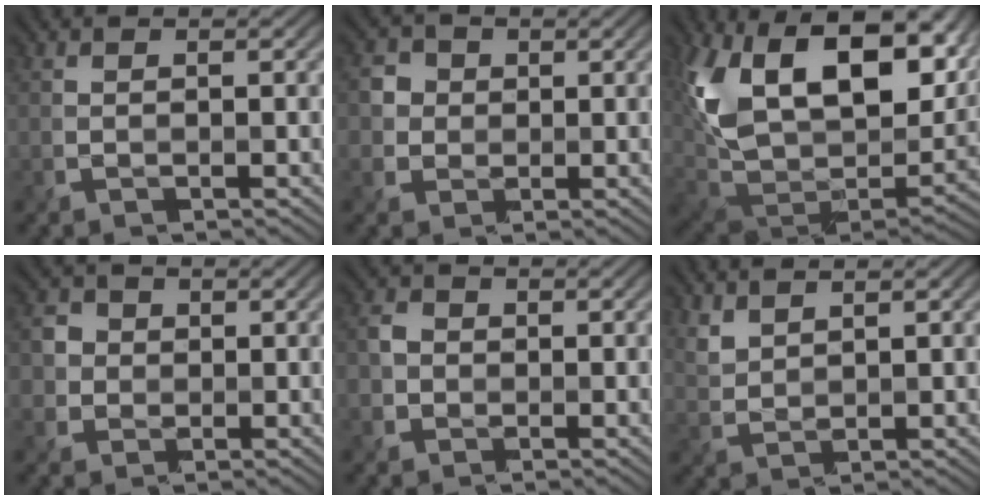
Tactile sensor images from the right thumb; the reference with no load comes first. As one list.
[{"total": 3.2, "force": [0.5, 3.0, 0.7], "torque": [-0.030, 0.000, 0.007]}, {"total": 21.1, "force": [8.8, 12.5, 14.5], "torque": [-0.293, -0.005, 0.177]}, {"total": 3.0, "force": [0.2, 2.9, 0.6], "torque": [-0.027, 0.002, 0.000]}, {"total": 2.3, "force": [-0.3, 2.2, 0.6], "torque": [-0.022, 0.000, -0.011]}, {"total": 2.7, "force": [2.3, 0.9, 1.0], "torque": [-0.033, -0.001, 0.058]}]